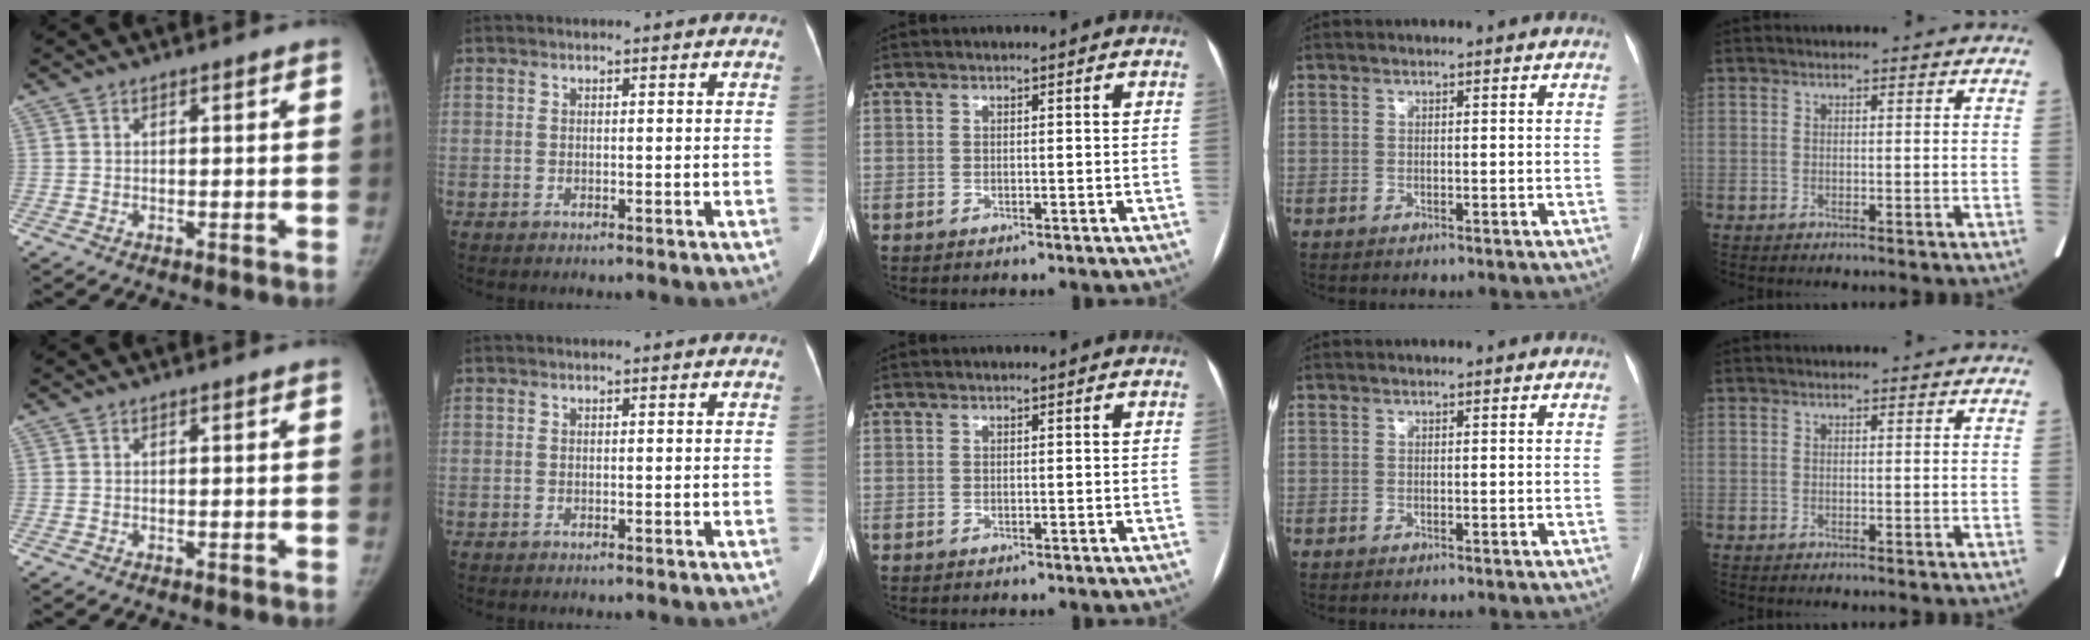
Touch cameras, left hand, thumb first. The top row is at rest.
{}